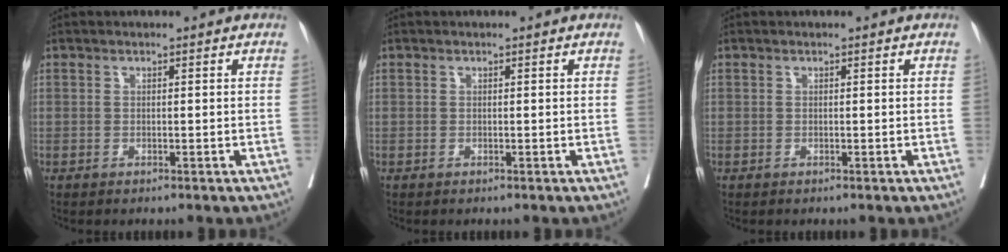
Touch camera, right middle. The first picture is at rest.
{"total": 0.0}
{"total": 0.0}